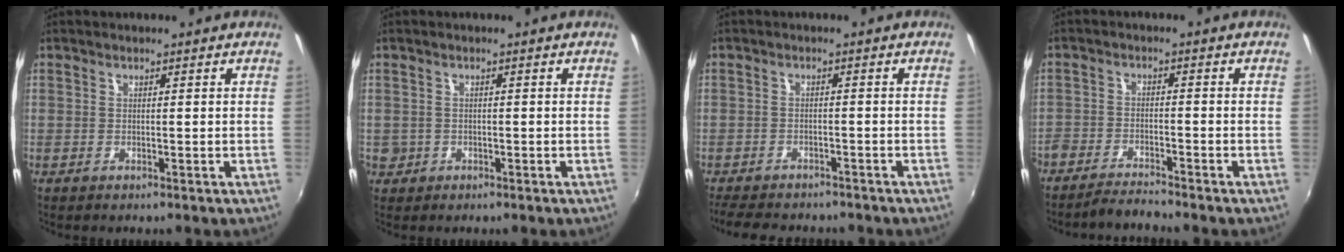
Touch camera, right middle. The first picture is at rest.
{"total": 2.8, "force": [-0.7, 2.6, 0.7], "torque": [-0.018, -0.004, -0.008]}
{"total": 8.7, "force": [-7.6, 2.9, 3.0], "torque": [-0.078, -0.013, -0.118]}
{"total": 5.3, "force": [-5.0, 0.4, 1.5], "torque": [-0.049, -0.014, -0.097]}